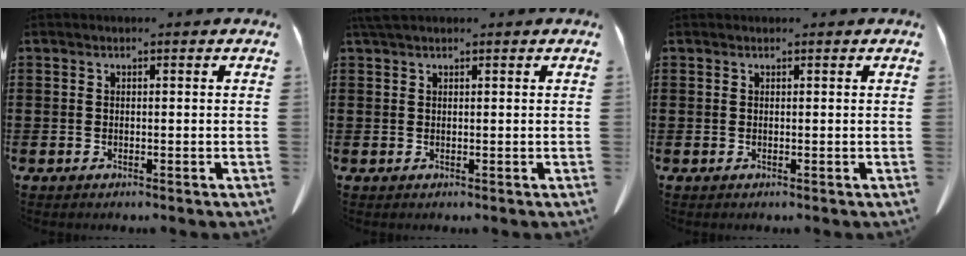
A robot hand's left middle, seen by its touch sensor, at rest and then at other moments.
{"total": 1.4, "force": [1.1, 0.3, 0.8], "torque": [-0.020, 0.001, 0.022]}
{"total": 0.0}